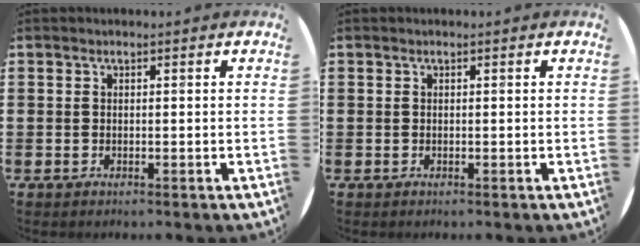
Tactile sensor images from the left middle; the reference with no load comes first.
{"total": 0.0}